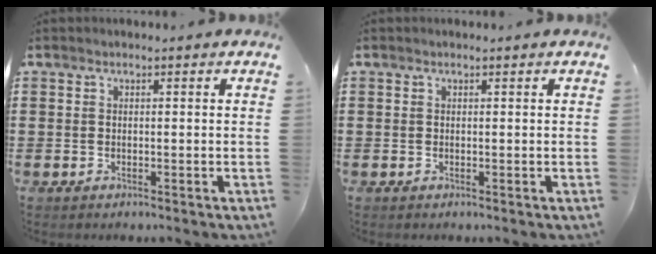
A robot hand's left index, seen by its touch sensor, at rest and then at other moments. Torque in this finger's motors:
{"motor_torque": [0.02, 0.05, 0.00, 0.01]}